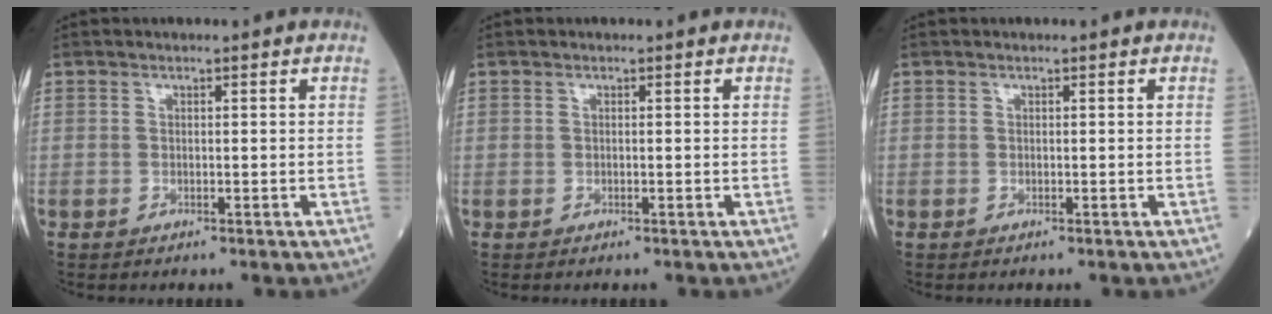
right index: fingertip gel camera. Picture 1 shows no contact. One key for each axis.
{"total": 0.0}
{"total": 0.0}